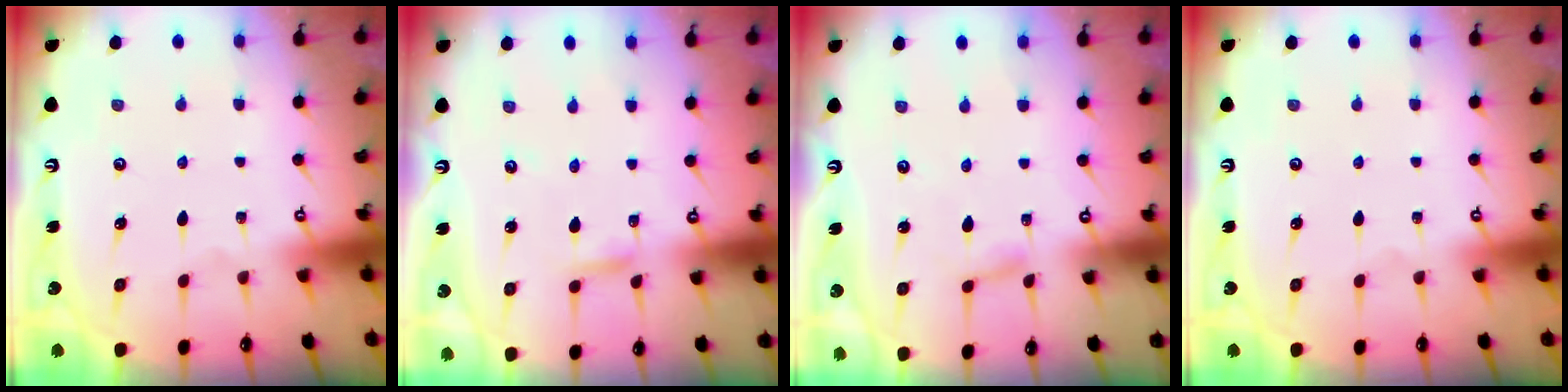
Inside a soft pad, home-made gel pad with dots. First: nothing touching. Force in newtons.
{"total": 2.4, "press": 2.4, "slide": 0.1}
{"total": 2.3, "press": 2.3, "slide": 0.3}
{"total": 0.0}